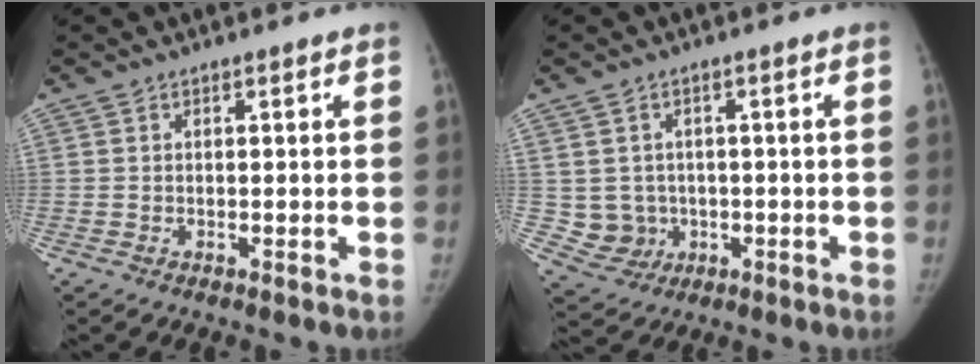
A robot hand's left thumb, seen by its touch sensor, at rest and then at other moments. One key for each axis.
{"total": 5.5, "fx": -0.2, "fy": 5.2, "fz": 1.5, "tx": -0.004, "ty": 0.003, "tz": 0.010}